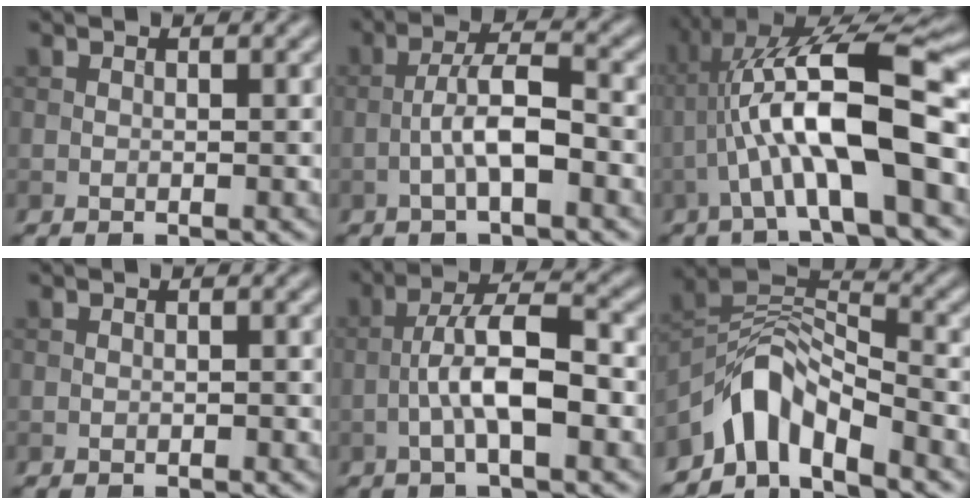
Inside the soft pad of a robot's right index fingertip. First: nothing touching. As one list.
[{"total": 4.4, "force": [-1.5, 1.2, 4.0], "torque": [-0.072, 0.013, -0.031]}, {"total": 11.2, "force": [-1.4, 2.8, 10.8], "torque": [-0.199, 0.022, -0.027]}, {"total": 0.0}, {"total": 6.1, "force": [-1.7, 1.8, 5.6], "torque": [-0.101, 0.015, -0.033]}, {"total": 6.3, "force": [-4.7, 2.6, 3.3], "torque": [-0.045, 0.002, -0.096]}]